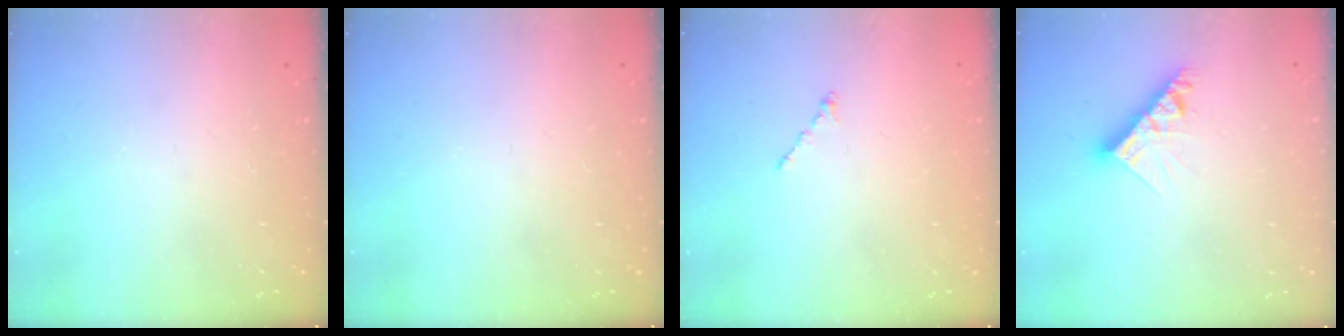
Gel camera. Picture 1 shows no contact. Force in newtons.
{"total": 0.0}
{"total": 0.0}
{"total": 8.7, "press": 8.7, "slide": 0.8}